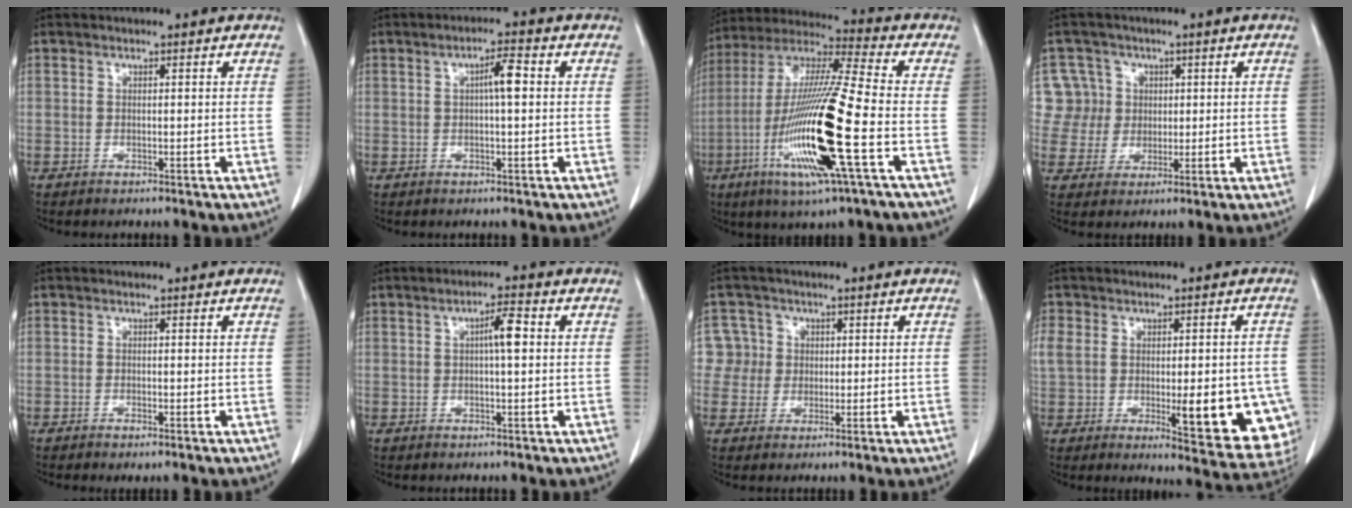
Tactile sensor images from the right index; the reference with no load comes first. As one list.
[{"total": 3.7, "force": [0.5, 0.4, 3.6], "torque": [-0.061, 0.007, 0.006]}, {"total": 20.0, "force": [-6.0, 0.4, 19.0], "torque": [-0.406, -0.027, -0.120]}, {"total": 6.6, "force": [1.7, 6.4, 0.0], "torque": [0.013, 0.021, 0.039]}, {"total": 0.9, "force": [-0.5, 0.1, 0.7], "torque": [-0.013, -0.003, -0.007]}, {"total": 3.8, "force": [0.6, 0.4, 3.7], "torque": [-0.063, 0.007, 0.006]}, {"total": 5.0, "force": [0.9, 5.0, -0.2], "torque": [0.022, 0.020, 0.020]}, {"total": 17.4, "force": [-2.5, 7.7, 15.4], "torque": [-0.208, 0.017, -0.001]}]